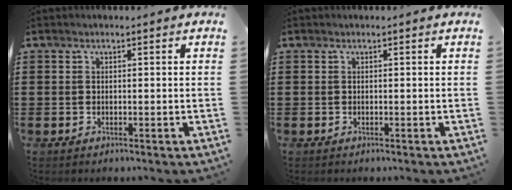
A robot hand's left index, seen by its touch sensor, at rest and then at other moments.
{"total": 0.0}